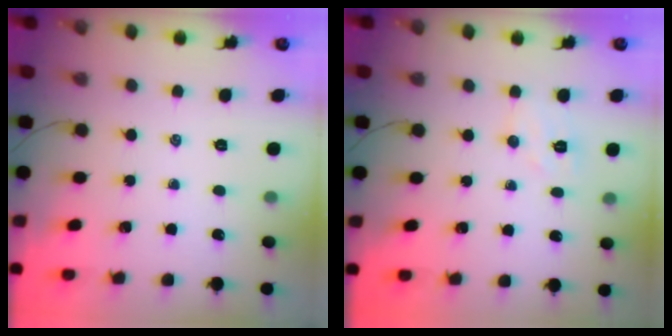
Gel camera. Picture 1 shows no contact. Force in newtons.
{"total": 5.7, "press": 5.6, "slide": 1.1}